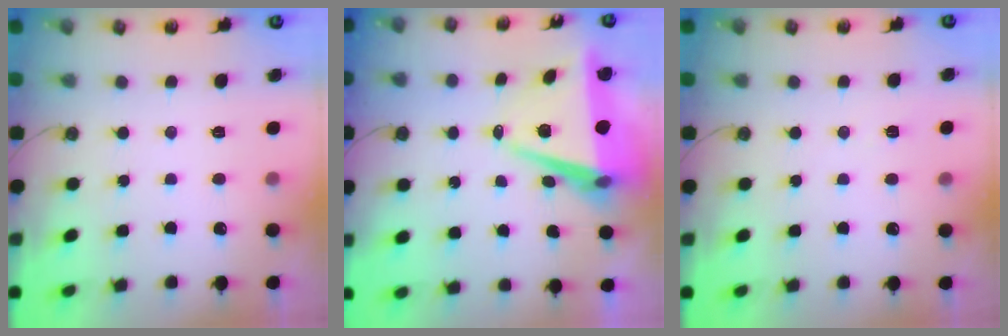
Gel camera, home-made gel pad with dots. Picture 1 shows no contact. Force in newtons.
{"total": 8.3, "press": 7.2, "slide": 4.1}
{"total": 2.3, "press": 1.3, "slide": 1.9}